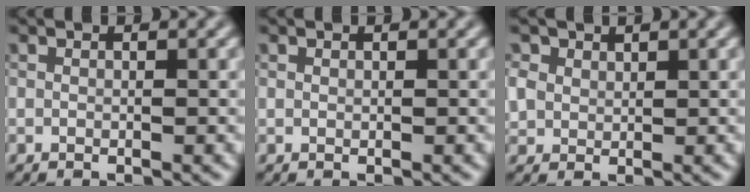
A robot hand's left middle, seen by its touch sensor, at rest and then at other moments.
{"total": 0.0}
{"total": 2.2, "force": [1.1, 1.8, 0.7], "torque": [-0.023, -0.001, 0.027]}